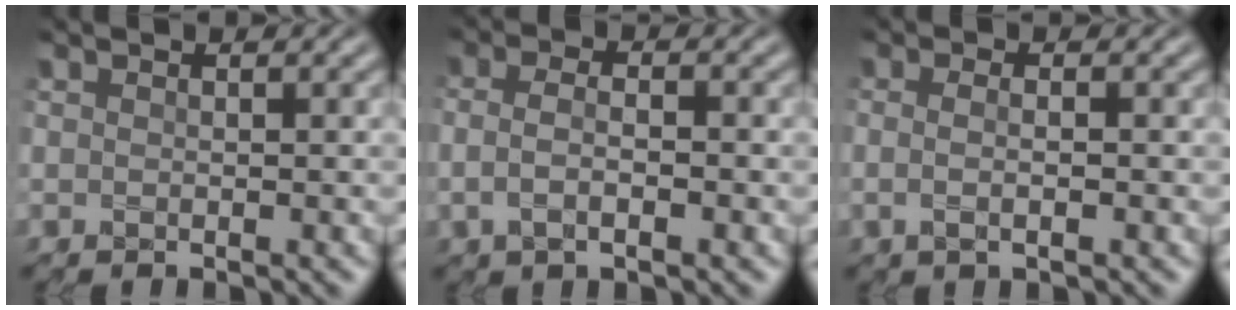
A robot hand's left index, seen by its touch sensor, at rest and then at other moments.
{"total": 3.2, "force": [-0.6, 1.3, 2.8], "torque": [-0.053, -0.004, -0.011]}
{"total": 2.2, "force": [-0.1, 0.9, 2.0], "torque": [-0.024, -0.006, -0.012]}